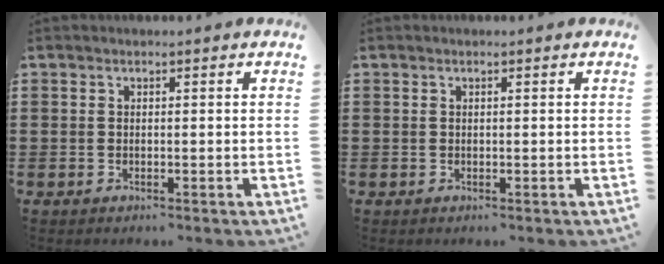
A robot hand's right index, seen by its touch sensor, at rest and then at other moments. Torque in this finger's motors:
{"motor_torque": [0.25, 0.06, 0.02, 0.00]}